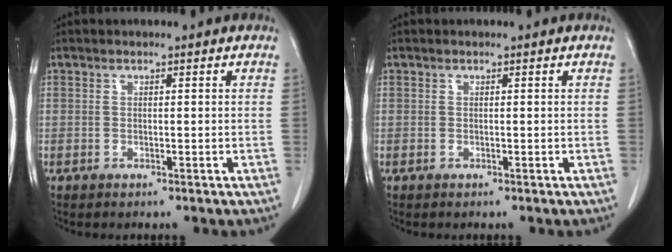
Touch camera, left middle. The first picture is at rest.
{"total": 0.0}